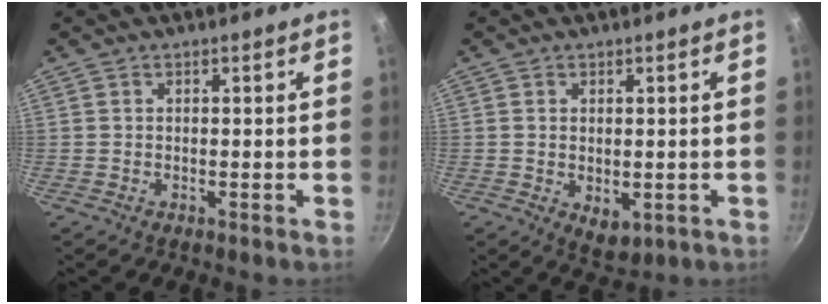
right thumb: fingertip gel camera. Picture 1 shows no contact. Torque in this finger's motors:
{"motor_torque": [-0.38, 0.32, -0.27, 0.24, 0.11]}